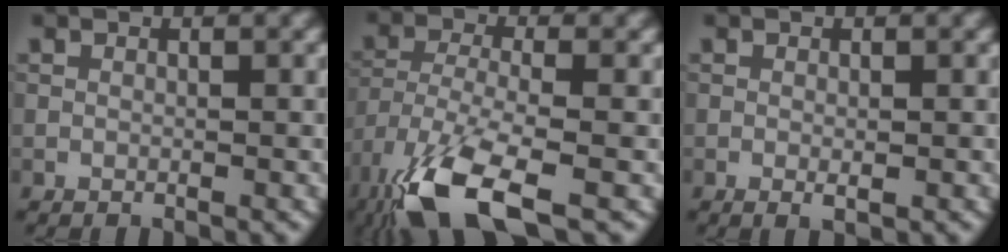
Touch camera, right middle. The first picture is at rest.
{"total": 9.8, "force": [-5.9, 3.3, 7.1], "torque": [-0.159, -0.025, -0.119]}
{"total": 0.8, "force": [-0.1, 0.2, 0.8], "torque": [-0.013, -0.003, -0.001]}